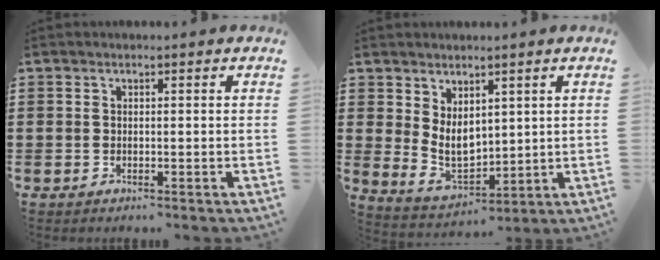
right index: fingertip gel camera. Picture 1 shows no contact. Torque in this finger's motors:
{"motor_torque": [2.14, 0.00, 0.27, 0.14]}